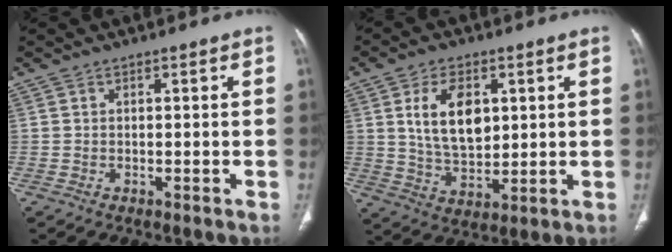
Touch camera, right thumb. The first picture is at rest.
{"total": 11.3, "force": [3.1, 6.7, 8.5], "torque": [-0.132, -0.017, 0.065]}